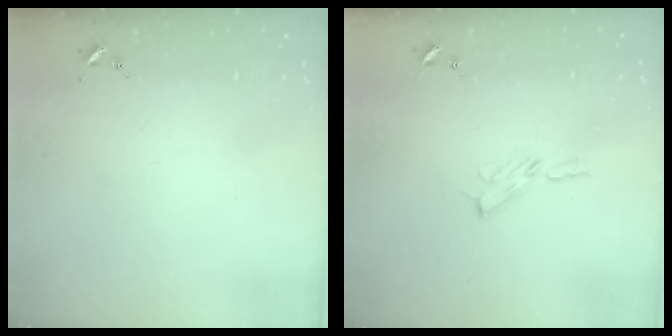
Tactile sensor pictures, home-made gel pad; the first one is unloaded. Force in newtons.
{"total": 4.0, "press": 4.0, "slide": 0.4}